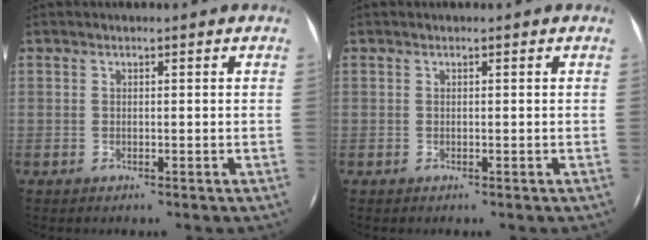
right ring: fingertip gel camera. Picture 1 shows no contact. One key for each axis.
{"total": 0.0}